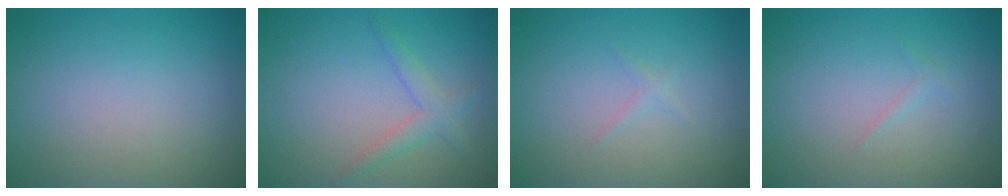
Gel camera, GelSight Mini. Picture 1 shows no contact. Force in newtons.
{"total": 2.0, "press": 2.0, "slide": 0.2}
{"total": 0.6, "press": 0.6, "slide": 0.1}
{"total": 0.5, "press": 0.5, "slide": 0.1}